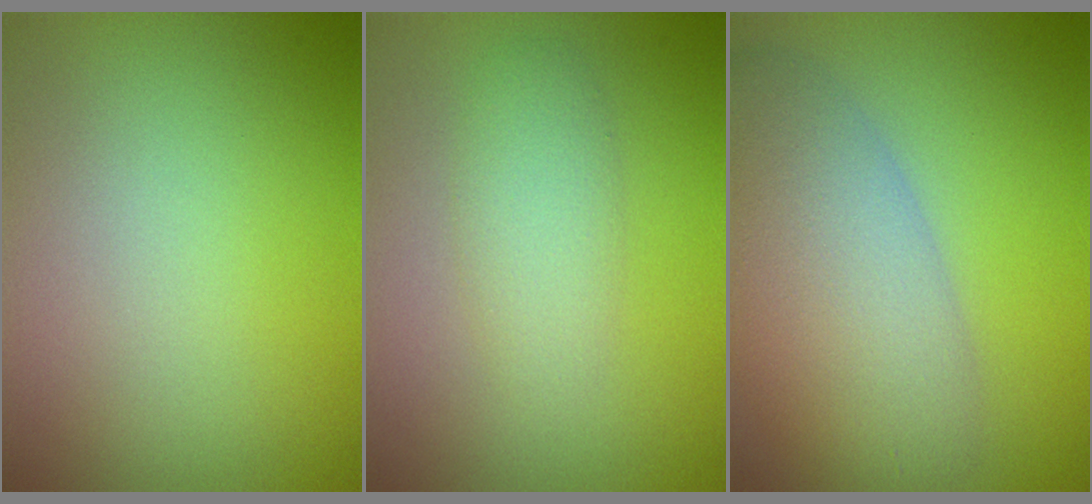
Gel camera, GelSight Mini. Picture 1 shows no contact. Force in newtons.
{"total": 2.4, "press": 2.4, "slide": 0.1}
{"total": 8.0, "press": 8.0, "slide": 0.6}